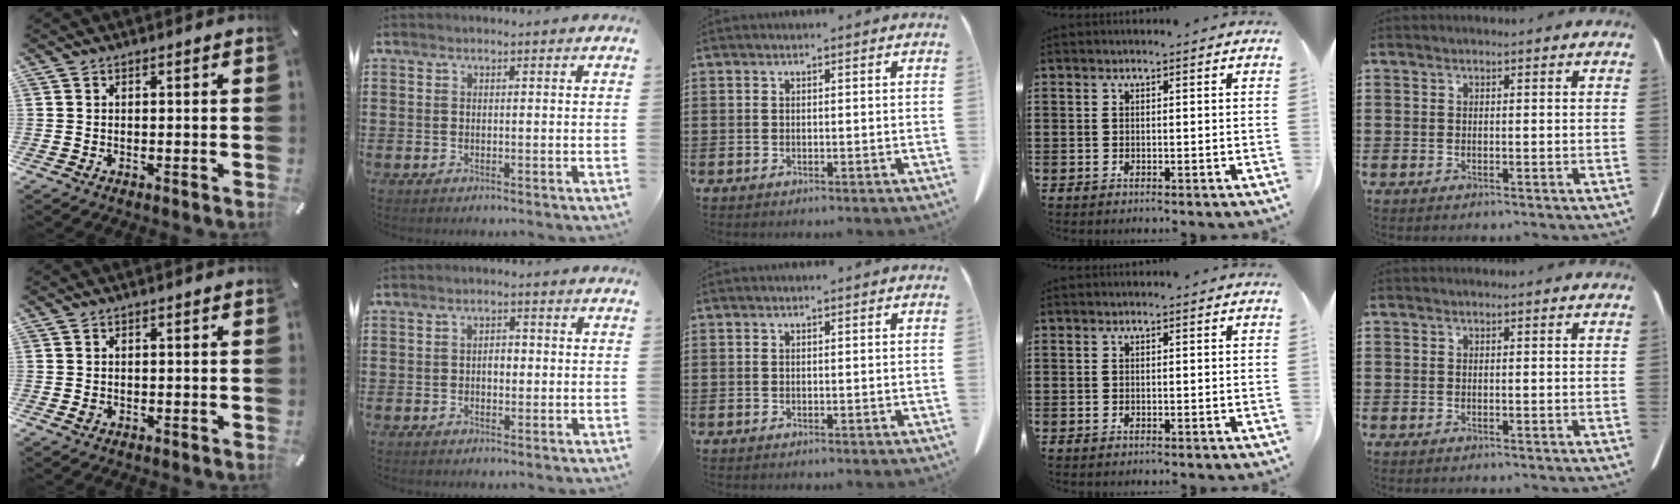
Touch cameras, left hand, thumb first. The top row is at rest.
{"thumb": {"total": 0.9, "force": [-0.1, 0.6, 0.7], "torque": [-0.013, 0.002, -0.003]}, "index": {"total": 2.2, "force": [-0.1, 1.1, 1.9], "torque": [-0.028, 0.002, -0.005]}}